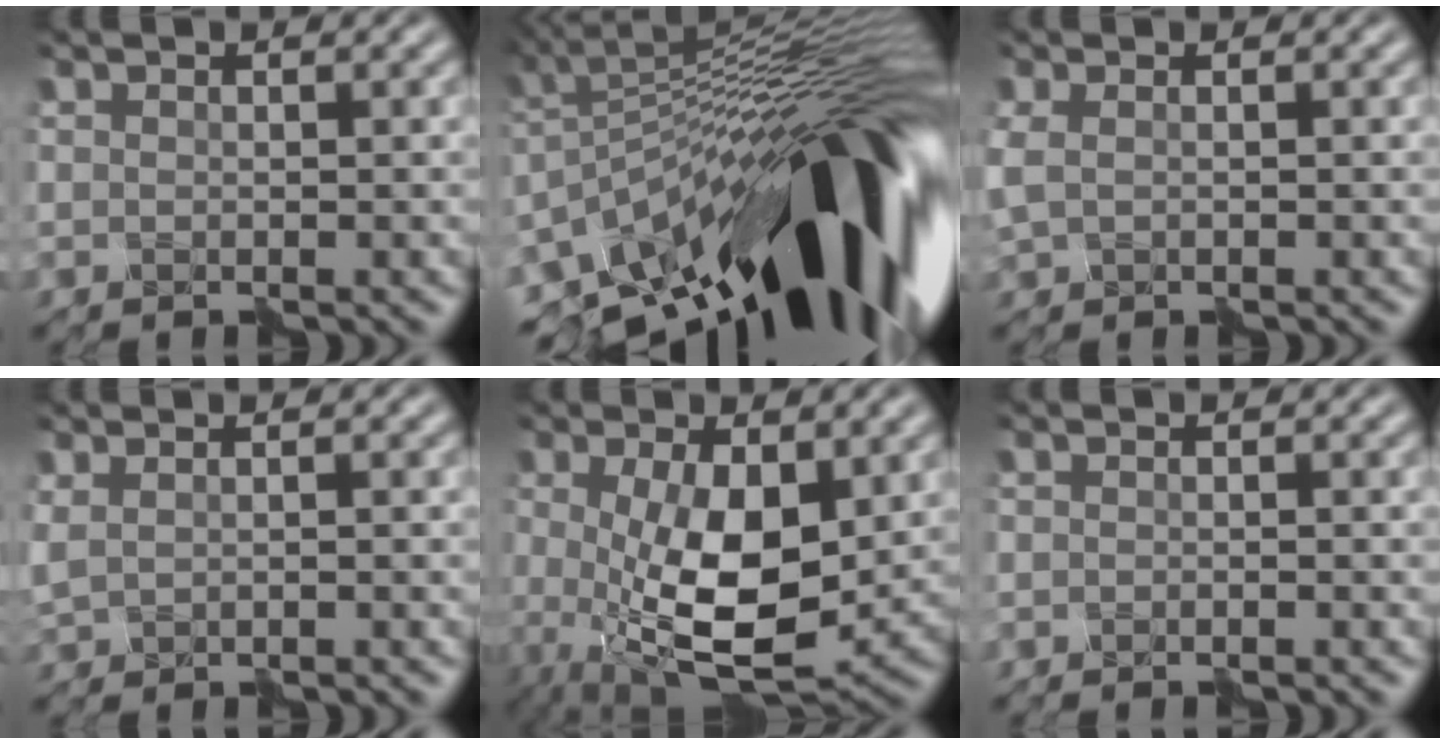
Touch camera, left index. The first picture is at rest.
{"total": 18.6, "force": [-9.2, 6.7, 14.8], "torque": [-0.193, 0.031, -0.180]}
{"total": 1.9, "force": [-0.3, 1.3, 1.4], "torque": [-0.038, 0.000, -0.002]}
{"total": 1.5, "force": [-0.1, 1.0, 1.1], "torque": [-0.024, 0.001, 0.004]}
{"total": 8.7, "force": [-0.9, 3.9, 7.8], "torque": [-0.148, -0.015, -0.009]}
{"total": 1.2, "force": [-1.2, -0.1, 0.1], "torque": [0.001, 0.001, -0.026]}